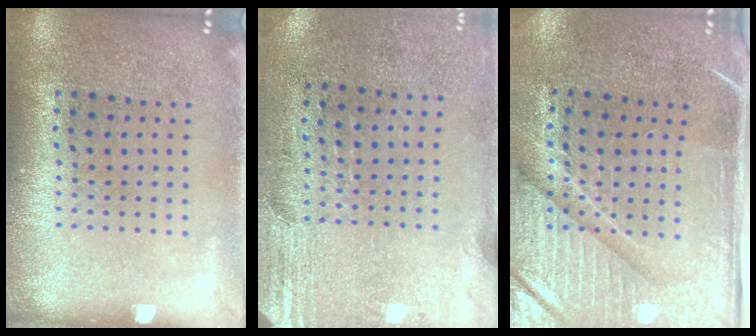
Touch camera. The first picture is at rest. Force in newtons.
{"total": 2.9, "press": 2.5, "slide": 1.5}
{"total": 4.5, "press": 3.9, "slide": 2.3}